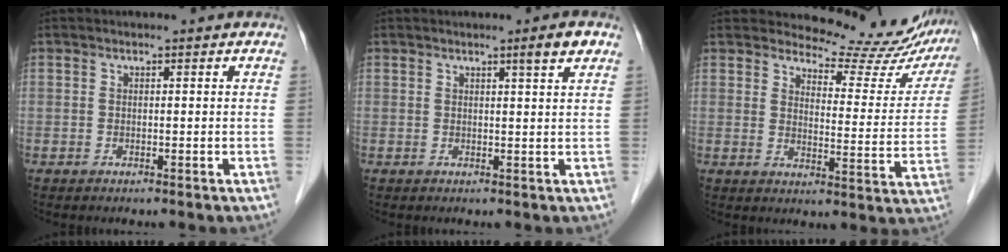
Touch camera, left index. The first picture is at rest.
{"total": 2.4, "force": [1.5, -0.4, 1.9], "torque": [-0.028, -0.005, 0.023]}
{"total": 16.6, "force": [16.0, 3.7, 2.6], "torque": [-0.011, -0.073, 0.166]}